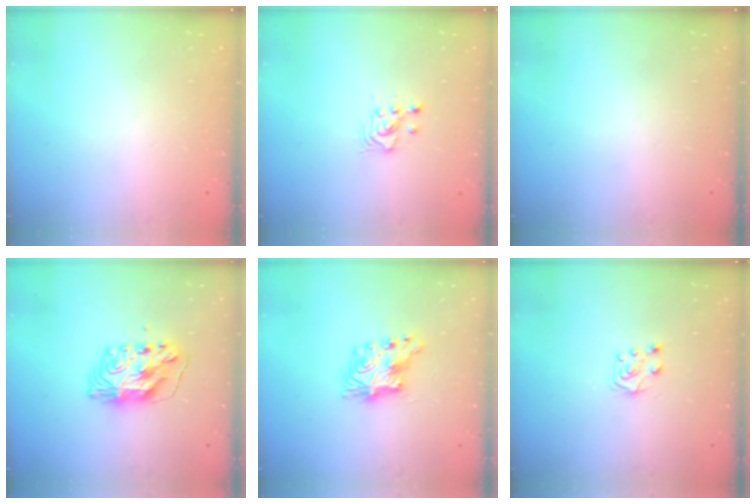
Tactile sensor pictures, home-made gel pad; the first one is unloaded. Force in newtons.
{"total": 3.8, "press": 3.8, "slide": 0.4}
{"total": 0.0}
{"total": 9.2, "press": 9.2, "slide": 0.9}
{"total": 7.3, "press": 7.3, "slide": 0.1}
{"total": 6.1, "press": 6.1, "slide": 0.5}